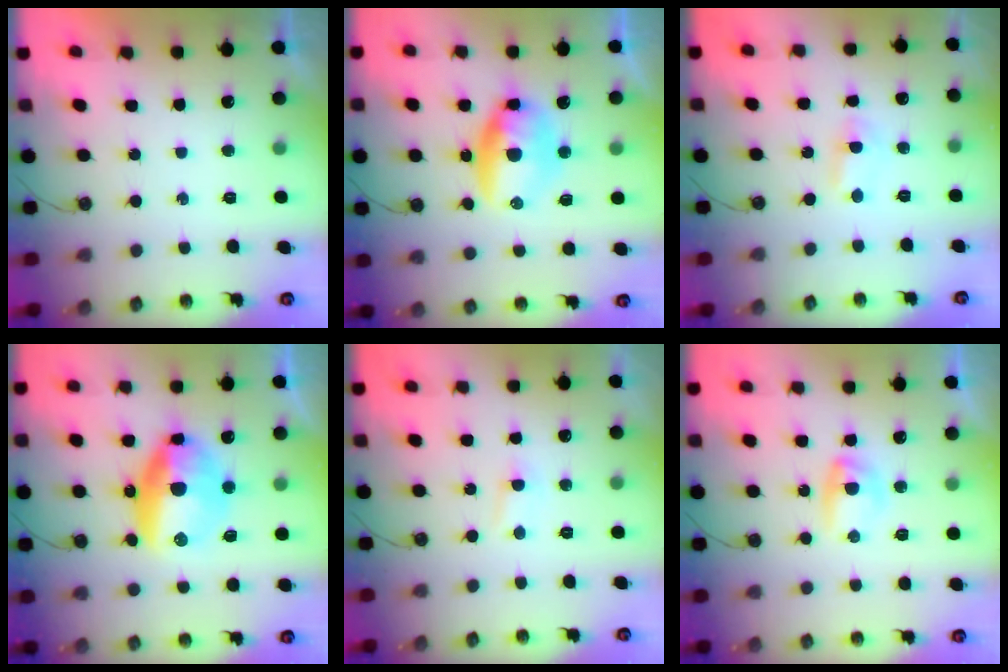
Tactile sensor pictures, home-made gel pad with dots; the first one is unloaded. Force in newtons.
{"total": 12.1, "press": 11.1, "slide": 4.8}
{"total": 1.2, "press": 1.0, "slide": 0.7}
{"total": 15.0, "press": 14.8, "slide": 2.9}
{"total": 5.1, "press": 3.1, "slide": 4.1}
{"total": 4.3, "press": 4.2, "slide": 0.6}